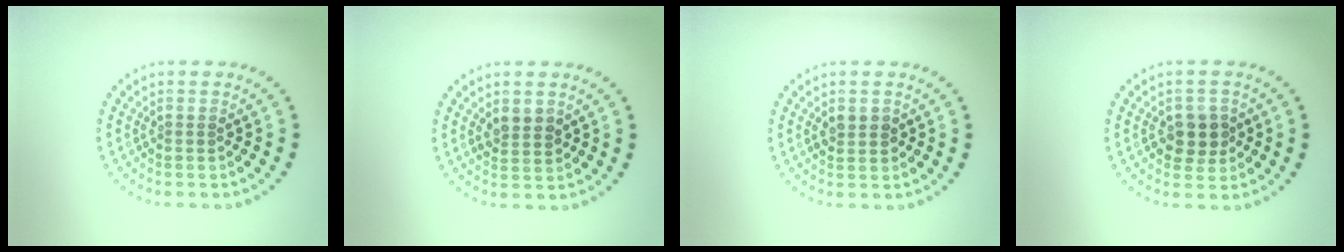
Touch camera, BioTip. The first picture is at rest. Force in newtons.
{"total": 1.9, "press": 1.8, "slide": 0.6}
{"total": 1.5, "press": 1.5, "slide": 0.1}
{"total": 2.9, "press": 2.8, "slide": 0.8}